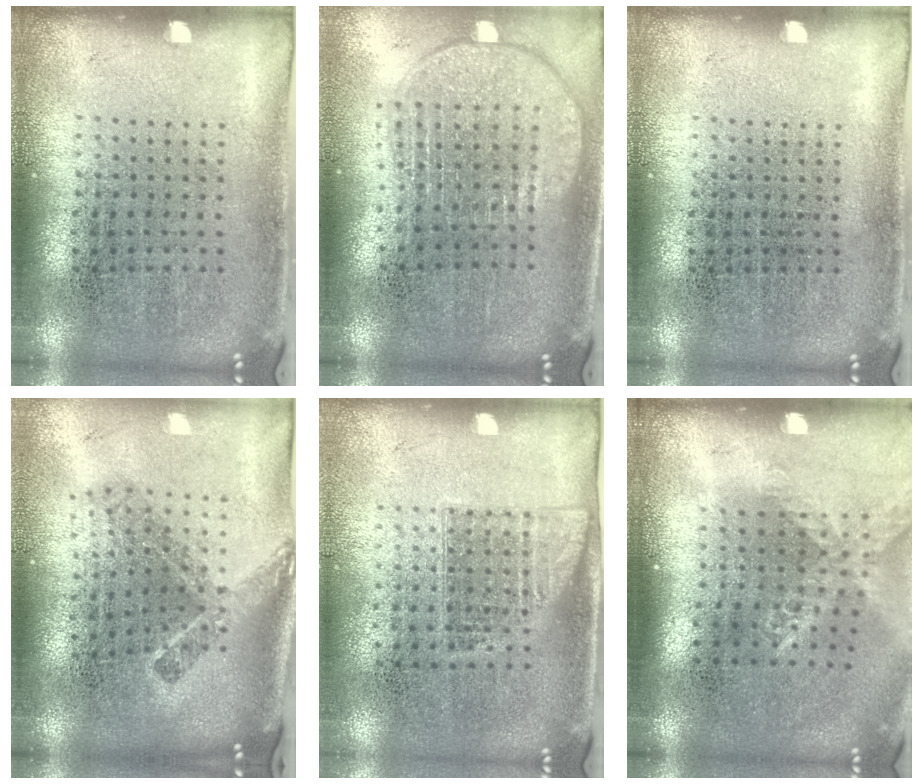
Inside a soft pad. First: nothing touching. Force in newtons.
{"total": 1.9, "press": 1.6, "slide": 1.0}
{"total": 0.0}
{"total": 2.2, "press": 1.5, "slide": 1.7}
{"total": 1.0, "press": 0.9, "slide": 0.4}
{"total": 1.6, "press": 1.4, "slide": 0.8}